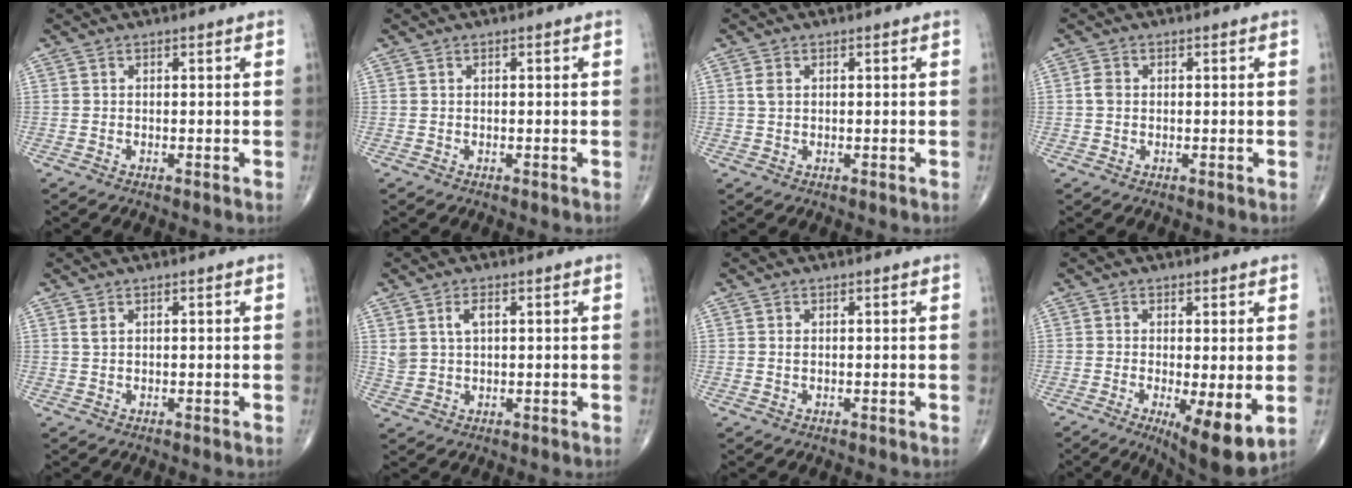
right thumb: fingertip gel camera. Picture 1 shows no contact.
{"total": 0.0}
{"total": 1.5, "force": [0.4, 1.0, 1.0], "torque": [-0.022, 0.002, 0.010]}
{"total": 1.7, "force": [0.0, 1.4, 1.0], "torque": [-0.019, 0.002, -0.001]}
{"total": 0.8, "force": [0.5, 0.3, 0.6], "torque": [-0.012, 0.006, 0.013]}
{"total": 3.8, "force": [1.5, 2.0, 2.9], "torque": [-0.055, -0.002, 0.034]}
{"total": 0.6, "force": [0.2, 0.3, 0.5], "torque": [-0.011, 0.000, 0.004]}
{"total": 9.7, "force": [-2.2, 2.8, 9.0], "torque": [-0.137, -0.026, -0.030]}